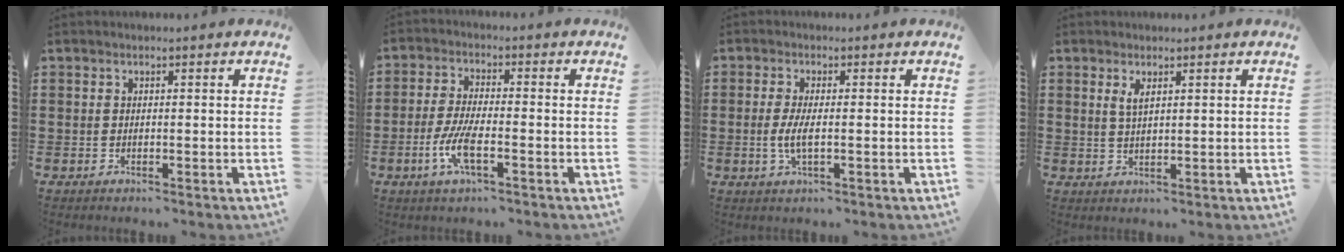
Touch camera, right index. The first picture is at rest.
{"total": 5.9, "force": [-2.3, 1.5, 5.2], "torque": [-0.119, -0.012, -0.048]}
{"total": 3.6, "force": [-0.5, 0.9, 3.5], "torque": [-0.083, -0.006, -0.017]}
{"total": 2.1, "force": [1.1, 0.7, 1.6], "torque": [-0.035, 0.003, 0.019]}